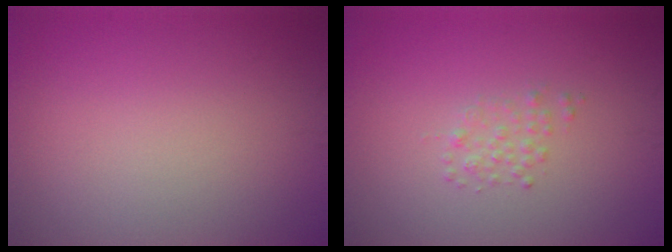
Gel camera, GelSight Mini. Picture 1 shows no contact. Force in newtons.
{"total": 1.2, "press": 1.2, "slide": 0.0}